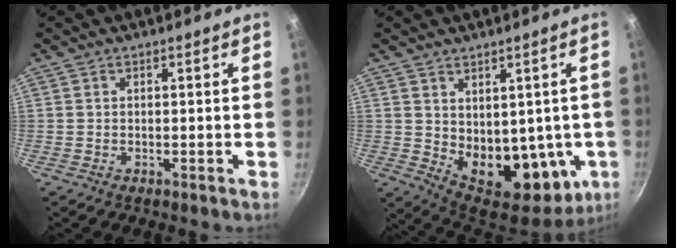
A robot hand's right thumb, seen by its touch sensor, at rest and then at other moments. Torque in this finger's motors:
{"motor_torque": [-0.46, 1.10, 0.30, -0.11, 0.11]}